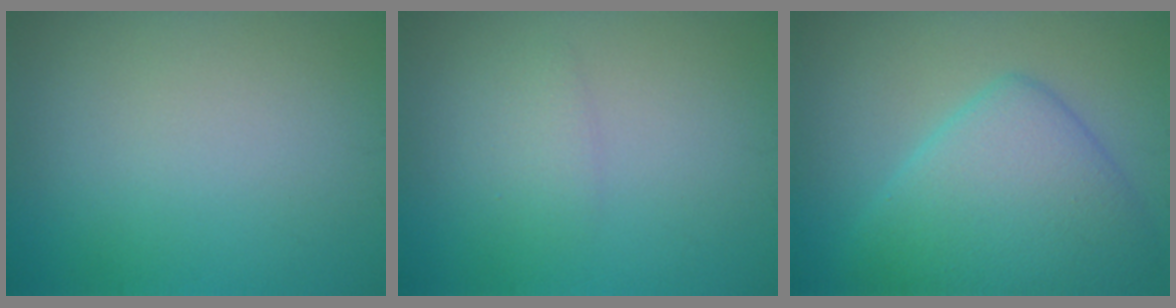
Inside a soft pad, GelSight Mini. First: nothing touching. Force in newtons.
{"total": 1.2, "press": 1.2, "slide": 0.2}
{"total": 6.8, "press": 6.7, "slide": 0.2}